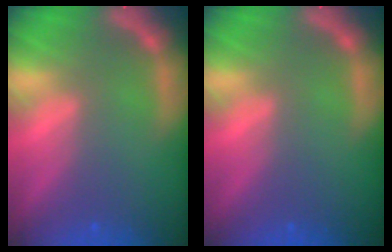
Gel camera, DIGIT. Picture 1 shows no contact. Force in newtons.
{"total": 0.0}